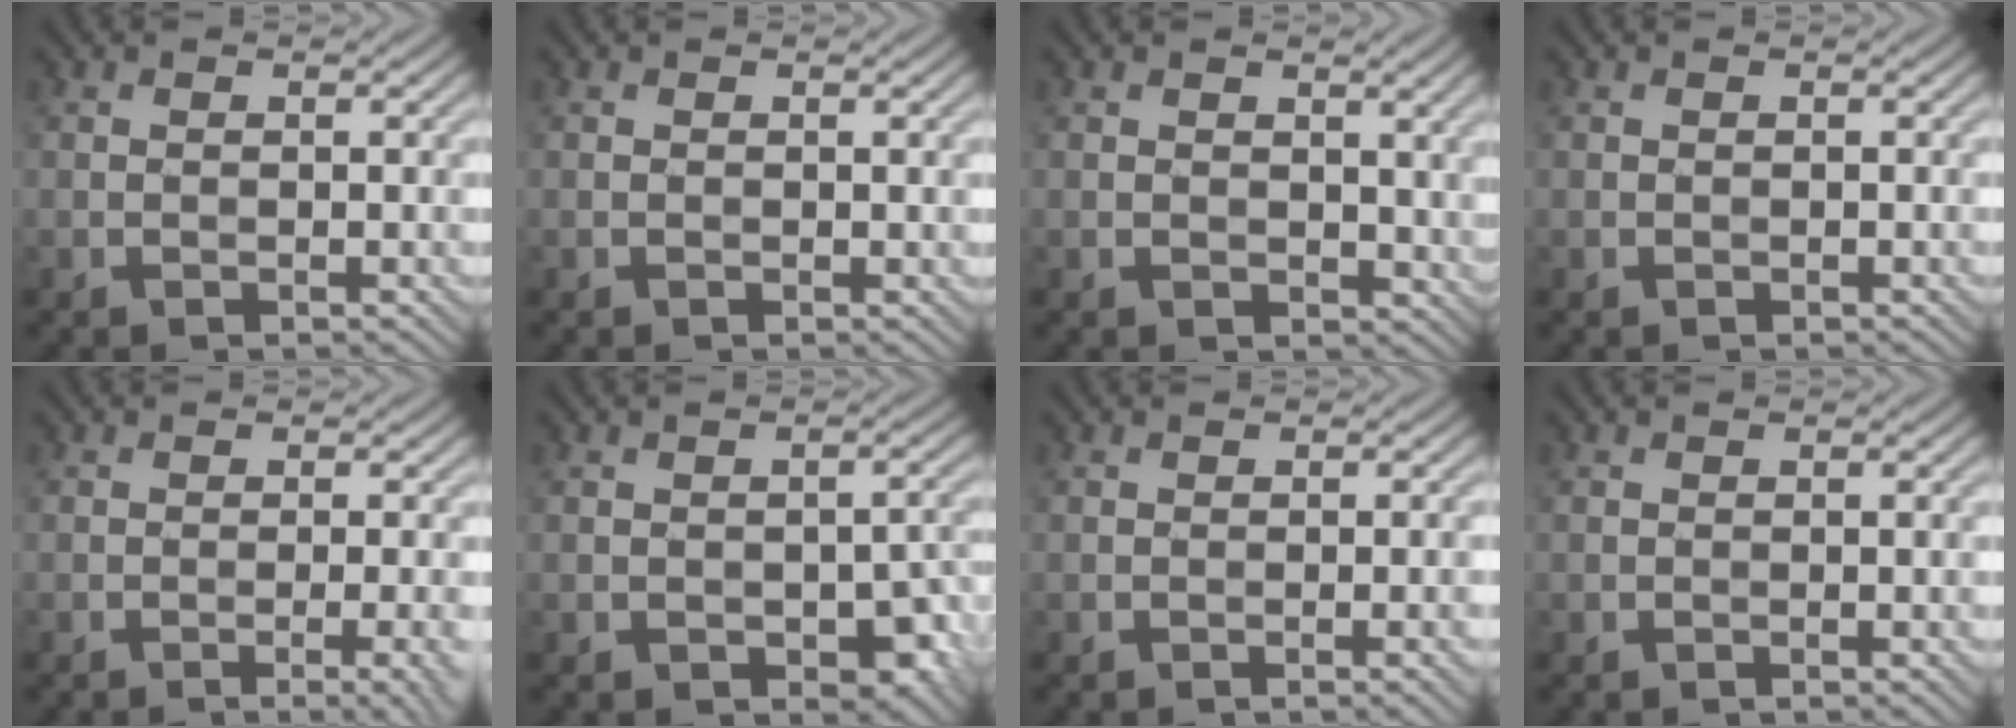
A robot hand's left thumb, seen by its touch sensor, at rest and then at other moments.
{"total": 0.0}
{"total": 2.4, "force": [1.0, 1.7, 1.3], "torque": [-0.026, -0.003, 0.018]}
{"total": 0.0}
{"total": 3.8, "force": [-1.3, 0.8, 3.5], "torque": [-0.042, 0.005, -0.021]}
{"total": 5.1, "force": [-1.9, 2.9, 3.8], "torque": [-0.046, -0.007, -0.023]}
{"total": 2.3, "force": [-0.6, 0.4, 2.2], "torque": [-0.029, 0.002, -0.011]}
{"total": 0.7, "force": [-0.2, 0.1, 0.7], "torque": [-0.010, -0.002, -0.003]}